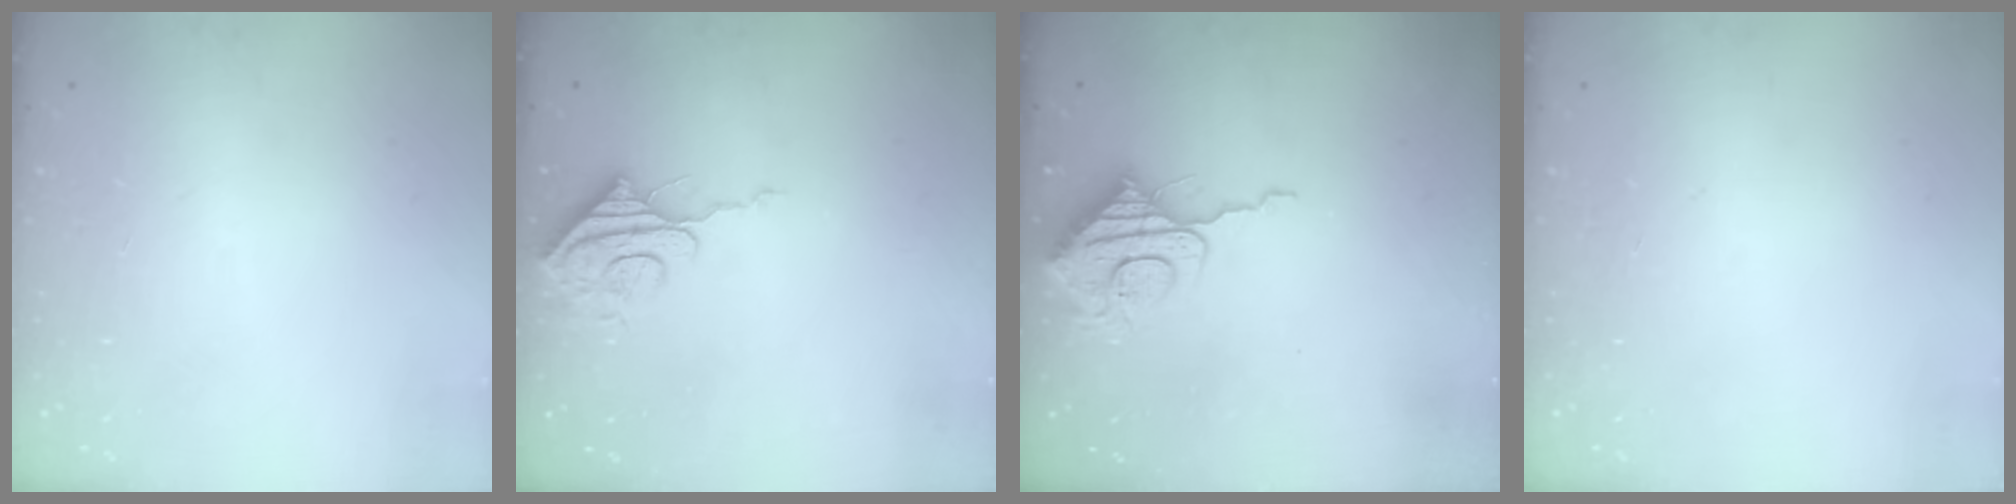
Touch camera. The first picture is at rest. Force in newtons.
{"total": 8.2, "press": 8.2, "slide": 0.7}
{"total": 9.7, "press": 9.6, "slide": 0.8}
{"total": 0.0}